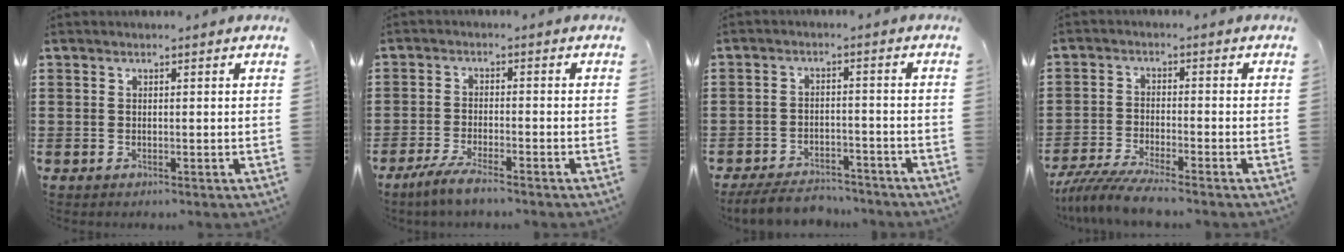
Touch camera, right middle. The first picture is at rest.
{"total": 4.3, "force": [-3.6, 0.2, 2.3], "torque": [-0.053, -0.011, -0.069]}
{"total": 5.2, "force": [-5.0, 1.0, 1.1], "torque": [-0.023, 0.004, -0.098]}
{"total": 5.8, "force": [-5.3, -0.3, 2.1], "torque": [-0.063, -0.024, -0.107]}